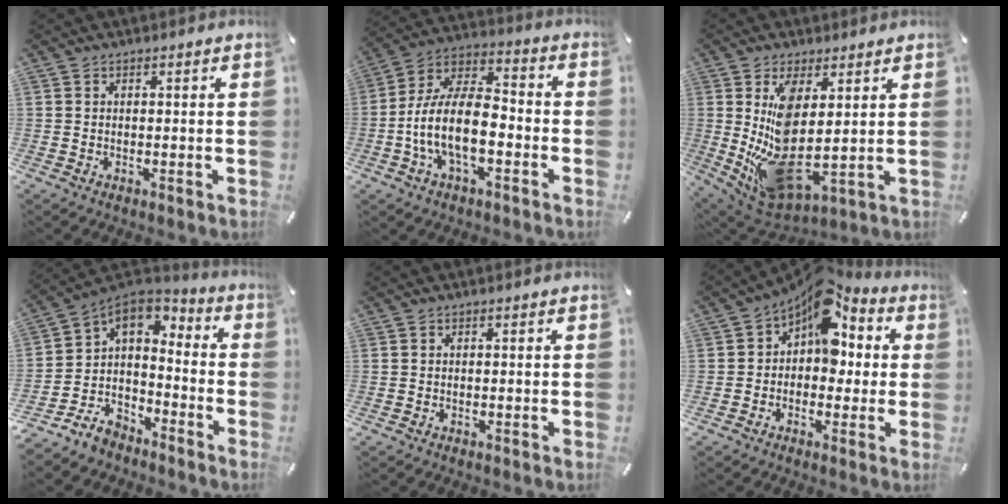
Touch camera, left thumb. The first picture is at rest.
{"total": 13.8, "force": [-4.6, 7.2, 10.9], "torque": [-0.223, 0.012, -0.081]}
{"total": 12.5, "force": [2.9, 5.8, 10.7], "torque": [-0.230, -0.038, 0.058]}
{"total": 7.8, "force": [-3.1, 6.5, 2.8], "torque": [-0.071, 0.007, -0.055]}
{"total": 0.0}
{"total": 12.8, "force": [4.7, 8.4, 8.3], "torque": [-0.115, -0.036, 0.084]}